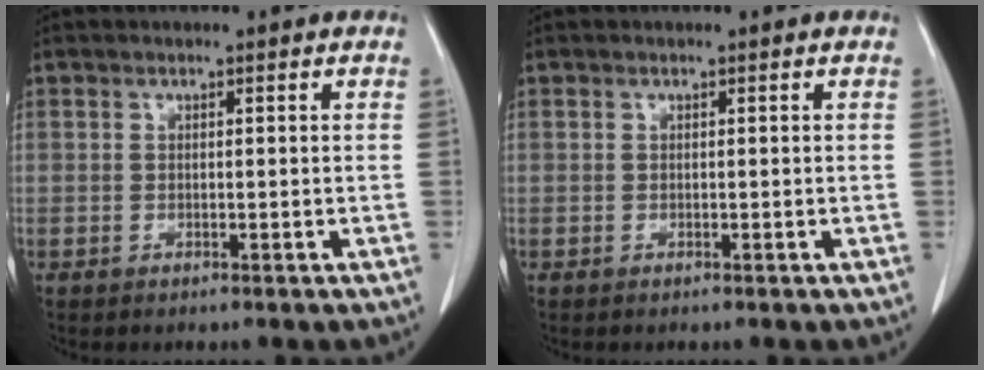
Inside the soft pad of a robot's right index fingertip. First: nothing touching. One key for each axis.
{"total": 0.0}